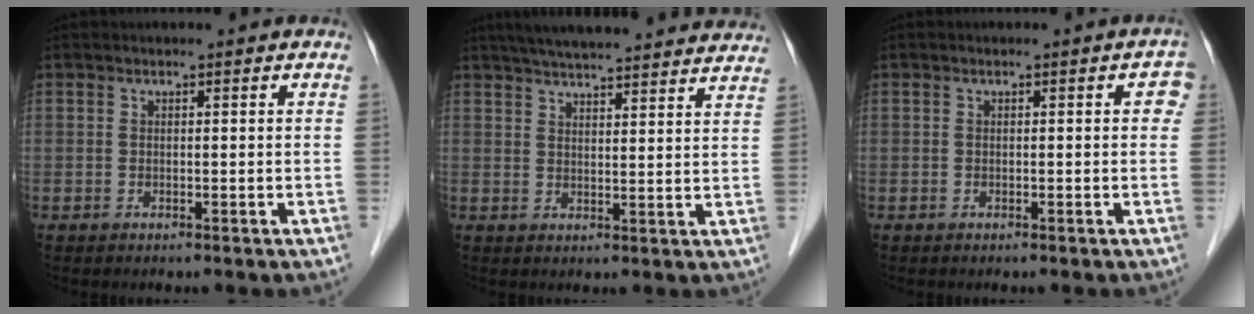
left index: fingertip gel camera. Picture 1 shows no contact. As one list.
[{"total": 23.6, "force": [21.5, 2.9, 9.2], "torque": [-0.146, 0.006, 0.275]}, {"total": 1.9, "force": [0.3, 1.1, 1.5], "torque": [-0.003, 0.009, -0.001]}]